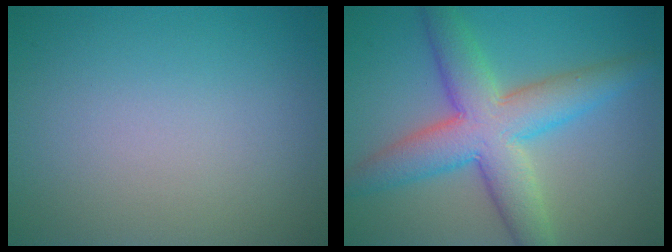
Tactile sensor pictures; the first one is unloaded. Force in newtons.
{"total": 8.0, "press": 8.0, "slide": 0.2}